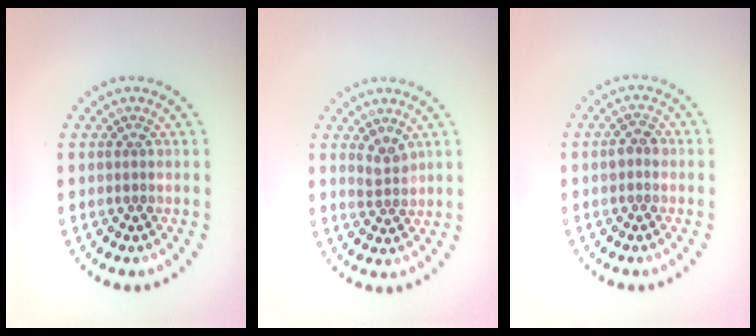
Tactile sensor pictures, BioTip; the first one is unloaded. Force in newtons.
{"total": 1.7, "press": 1.3, "slide": 1.0}
{"total": 1.4, "press": 1.4, "slide": 0.3}